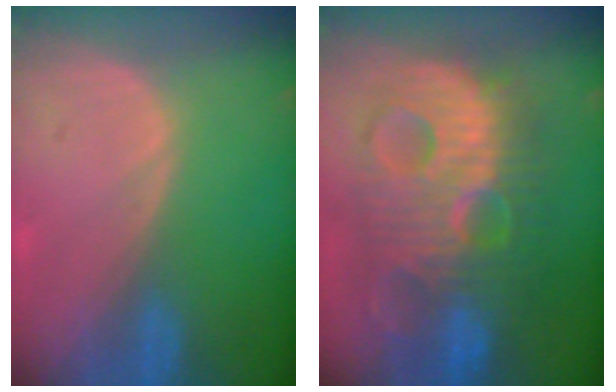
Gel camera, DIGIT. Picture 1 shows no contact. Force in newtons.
{"total": 13.7, "press": 13.7, "slide": 1.2}